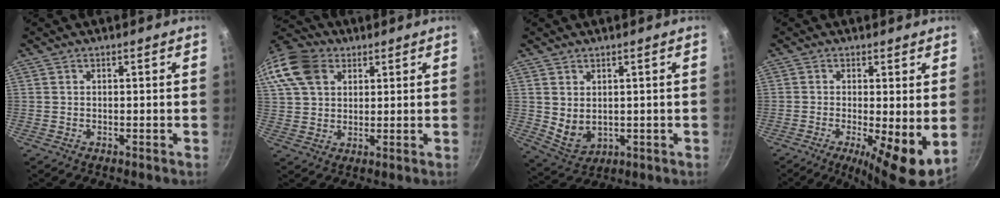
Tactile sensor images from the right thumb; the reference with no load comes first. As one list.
[{"total": 15.5, "force": [6.4, 11.4, 8.4], "torque": [-0.179, 0.019, 0.111]}, {"total": 5.7, "force": [1.1, 4.1, 3.7], "torque": [-0.056, -0.020, 0.037]}, {"total": 9.0, "force": [-1.2, 2.2, 8.7], "torque": [-0.133, -0.012, -0.016]}]